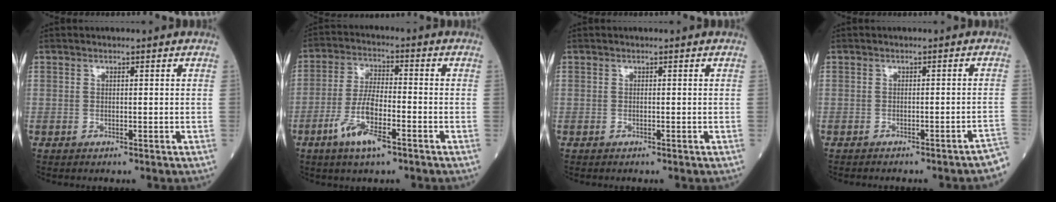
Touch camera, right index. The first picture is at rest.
{"total": 8.3, "force": [-4.2, 1.7, 6.9], "torque": [-0.142, -0.009, -0.078]}
{"total": 0.0}
{"total": 8.2, "force": [-7.7, 0.9, 2.7], "torque": [-0.012, 0.001, -0.079]}